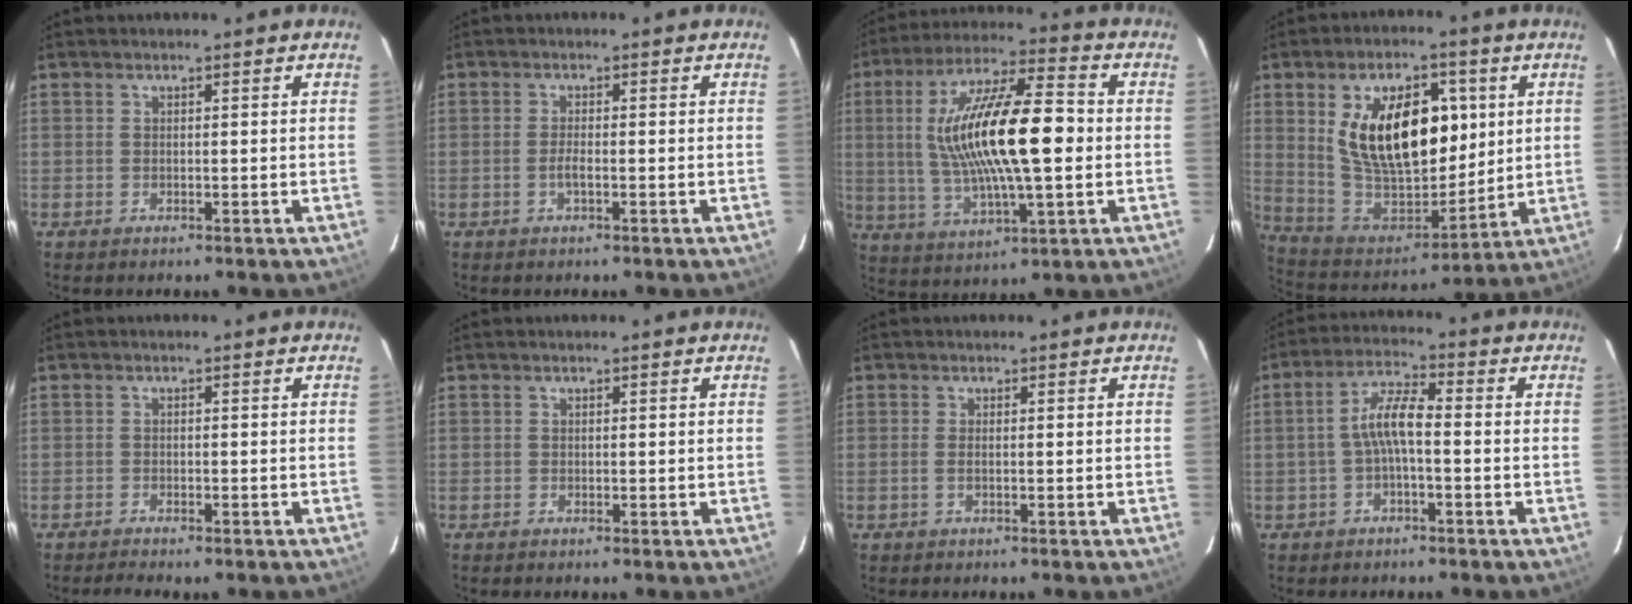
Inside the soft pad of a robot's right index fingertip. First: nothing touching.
{"total": 1.7, "force": [-0.7, 0.2, 1.5], "torque": [-0.032, 0.000, -0.014]}
{"total": 20.1, "force": [0.9, 5.1, 19.4], "torque": [-0.361, 0.009, 0.019]}
{"total": 21.2, "force": [5.6, 11.8, 16.7], "torque": [-0.305, 0.007, 0.116]}
{"total": 2.4, "force": [-2.2, 0.3, 1.0], "torque": [-0.028, -0.007, -0.037]}
{"total": 0.0}
{"total": 1.1, "force": [-0.3, -0.3, 1.0], "torque": [-0.019, -0.001, -0.008]}
{"total": 5.9, "force": [-1.2, 1.4, 5.6], "torque": [-0.117, 0.017, -0.025]}